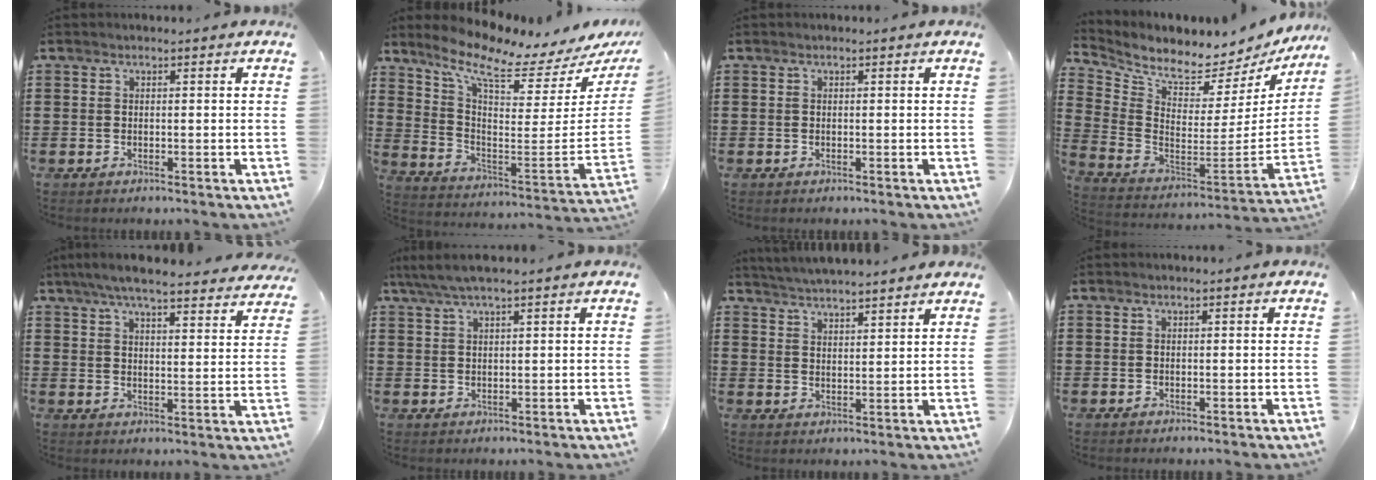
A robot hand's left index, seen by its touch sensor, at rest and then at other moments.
{"total": 8.0, "force": [5.8, 1.3, 5.4], "torque": [-0.118, -0.055, 0.088]}
{"total": 0.0}
{"total": 5.0, "force": [4.8, 0.7, 1.3], "torque": [-0.060, -0.065, 0.079]}
{"total": 6.3, "force": [5.6, 0.3, 2.8], "torque": [-0.073, -0.024, 0.099]}
{"total": 3.4, "force": [2.3, 0.3, 2.6], "torque": [-0.052, 0.004, 0.041]}
{"total": 3.7, "force": [3.7, -0.4, -0.1], "torque": [-0.011, -0.018, 0.066]}
{"total": 0.0}